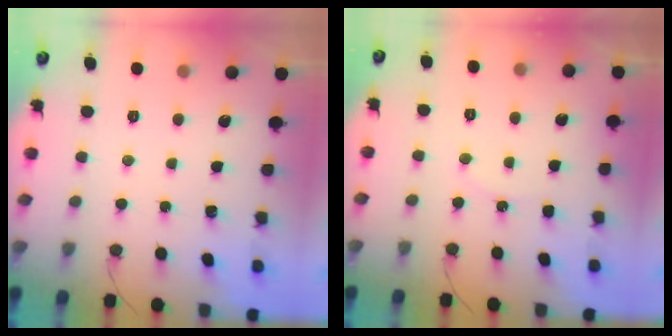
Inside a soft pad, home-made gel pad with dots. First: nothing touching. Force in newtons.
{"total": 5.3, "press": 5.3, "slide": 0.6}